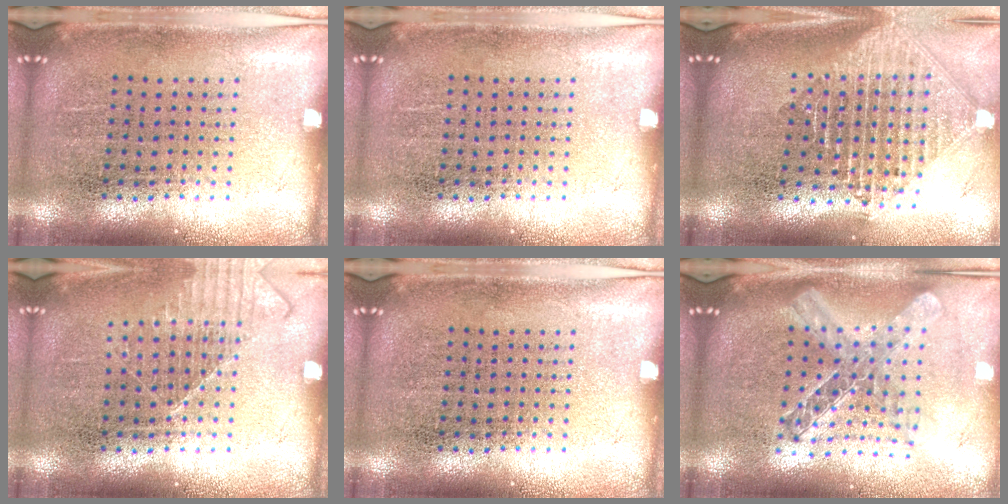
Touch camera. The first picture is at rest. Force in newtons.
{"total": 0.0}
{"total": 2.4, "press": 1.9, "slide": 1.5}
{"total": 1.2, "press": 1.2, "slide": 0.1}
{"total": 0.0}
{"total": 2.1, "press": 1.8, "slide": 1.2}